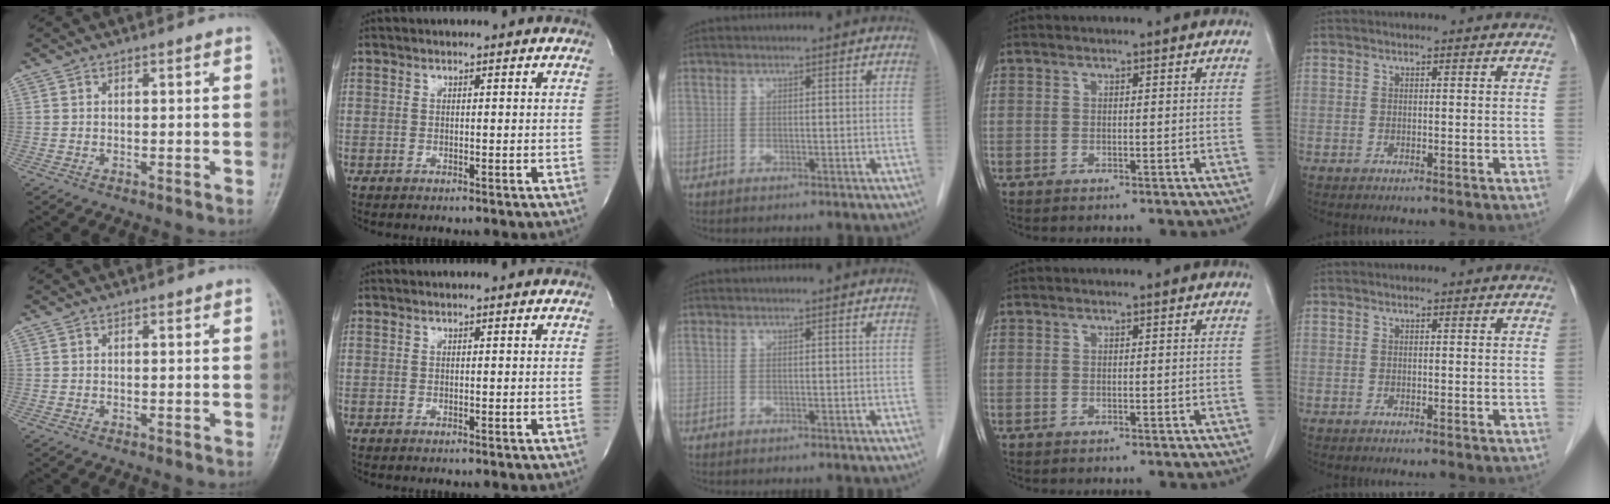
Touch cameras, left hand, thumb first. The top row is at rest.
{}